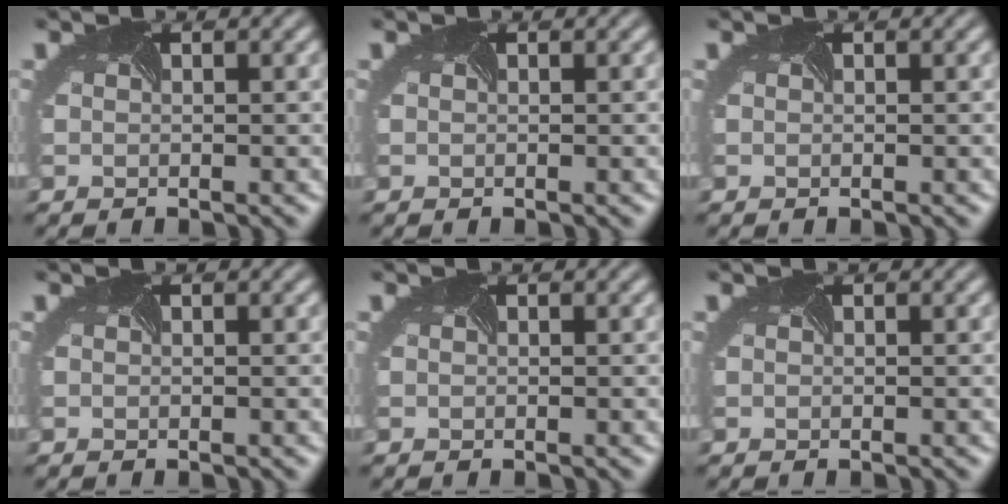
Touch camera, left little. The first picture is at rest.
{"total": 0.0}
{"total": 0.0}
{"total": 0.0}
{"total": 0.0}
{"total": 0.0}